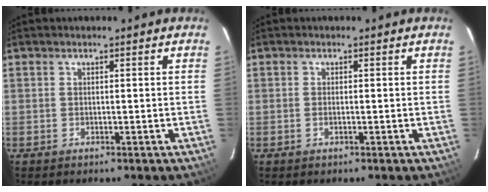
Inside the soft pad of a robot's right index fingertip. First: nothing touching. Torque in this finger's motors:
{"motor_torque": [-0.22, 0.12, -0.06, -0.01]}